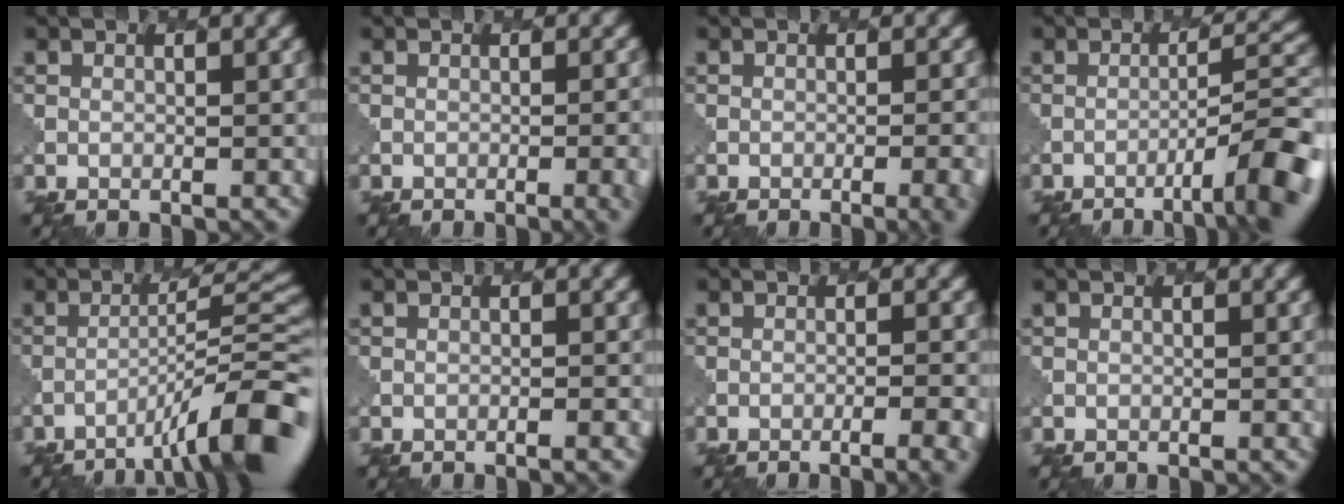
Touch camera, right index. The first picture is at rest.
{"total": 4.3, "force": [-1.3, 1.9, 3.6], "torque": [-0.010, 0.012, -0.014]}
{"total": 4.4, "force": [-1.8, 1.8, 3.6], "torque": [-0.013, 0.013, -0.020]}
{"total": 9.6, "force": [-5.3, 2.0, 7.8], "torque": [-0.104, 0.010, -0.071]}
{"total": 8.7, "force": [-5.4, 1.0, 6.8], "torque": [-0.098, 0.022, -0.089]}
{"total": 1.0, "force": [-0.4, 0.4, 0.9], "torque": [-0.001, 0.008, -0.013]}
{"total": 4.5, "force": [-2.5, 1.6, 3.3], "torque": [-0.021, 0.010, -0.028]}
{"total": 0.0}